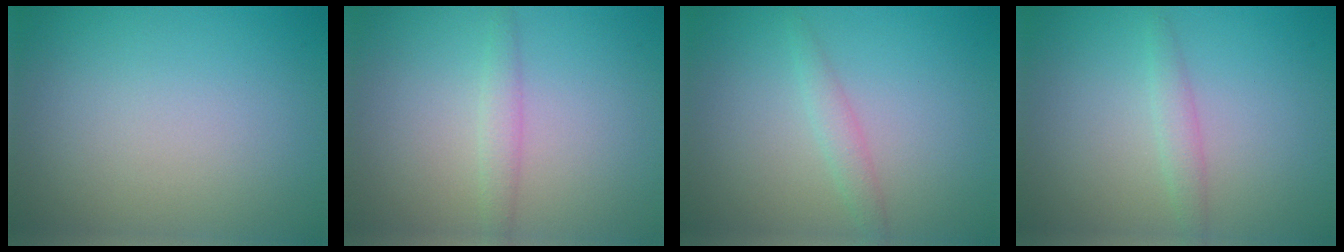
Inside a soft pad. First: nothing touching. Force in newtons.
{"total": 1.5, "press": 1.5, "slide": 0.1}
{"total": 1.4, "press": 1.4, "slide": 0.0}
{"total": 1.5, "press": 1.5, "slide": 0.0}